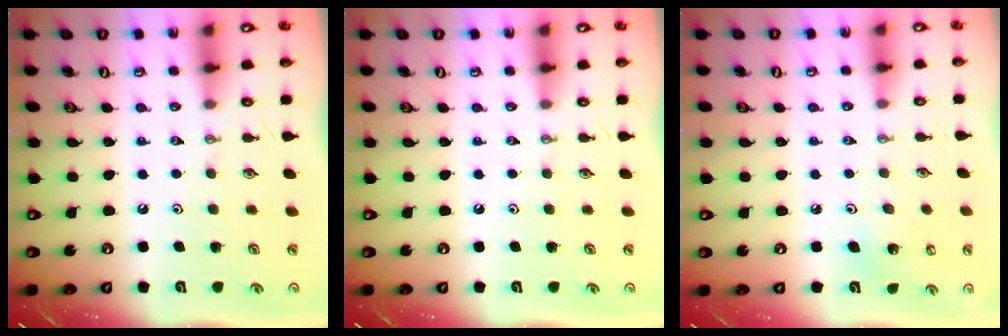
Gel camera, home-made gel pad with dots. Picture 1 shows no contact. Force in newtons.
{"total": 0.0}
{"total": 6.1, "press": 6.1, "slide": 0.7}